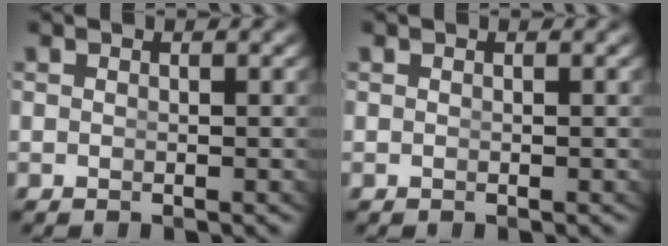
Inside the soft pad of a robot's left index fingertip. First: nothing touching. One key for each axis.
{"total": 0.0}